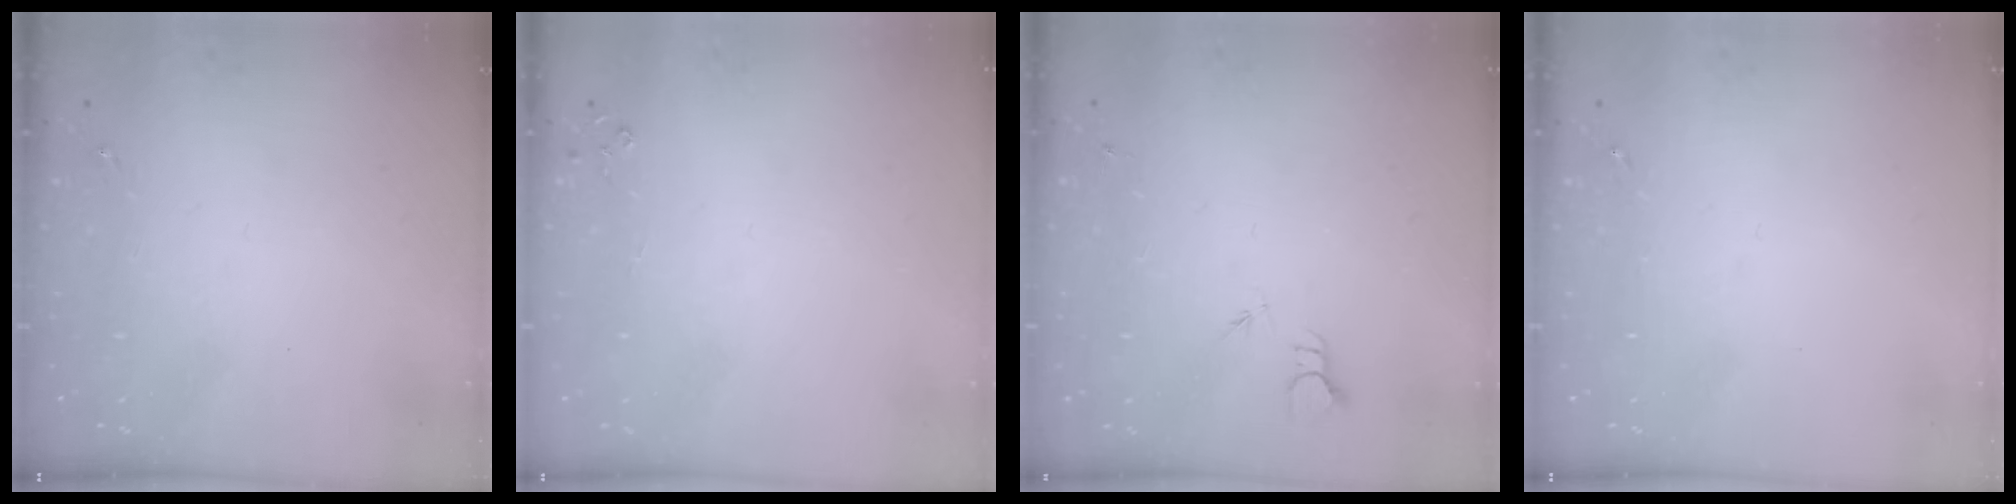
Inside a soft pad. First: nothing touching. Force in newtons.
{"total": 2.8, "press": 2.8, "slide": 0.3}
{"total": 2.3, "press": 2.3, "slide": 0.1}
{"total": 0.0}